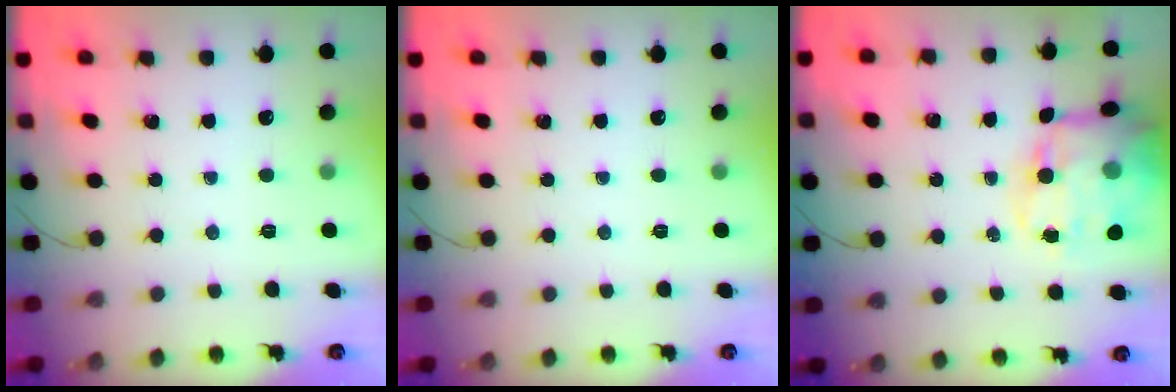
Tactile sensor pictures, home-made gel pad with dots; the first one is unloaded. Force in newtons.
{"total": 0.0}
{"total": 18.7, "press": 18.2, "slide": 4.2}